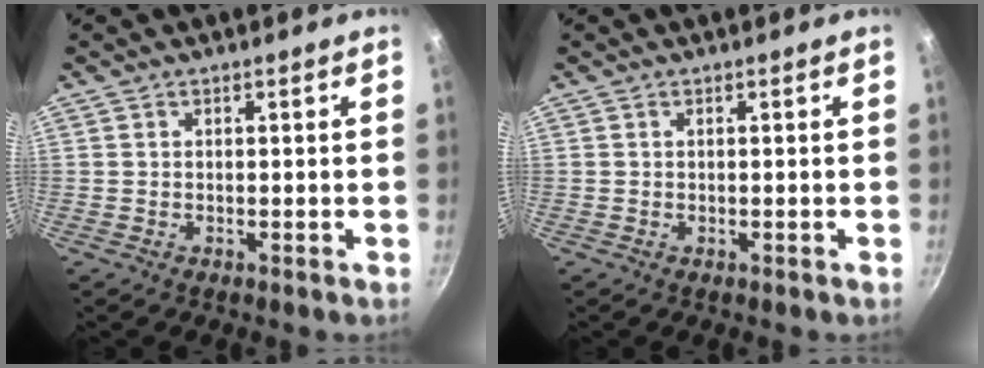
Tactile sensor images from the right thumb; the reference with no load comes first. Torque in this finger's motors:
{"motor_torque": [-0.18, 0.27, 0.24, -0.34, 0.00]}